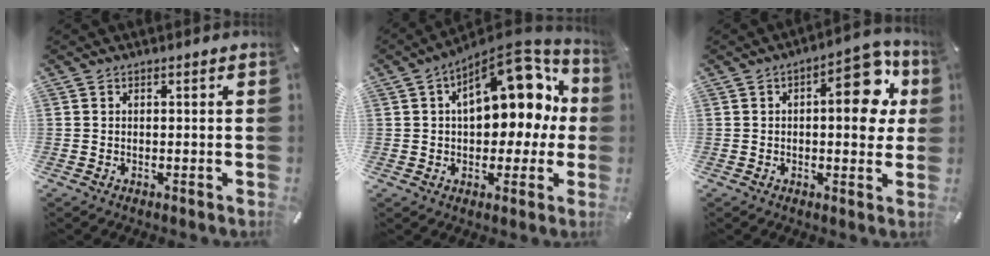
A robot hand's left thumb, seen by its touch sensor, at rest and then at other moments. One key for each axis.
{"total": 17.2, "fx": 6.1, "fy": 9.8, "fz": 12.7, "tx": -0.171, "ty": -0.035, "tz": 0.106}
{"total": 13.6, "fx": 3.6, "fy": 6.5, "fz": 11.4, "tx": -0.130, "ty": -0.015, "tz": 0.053}